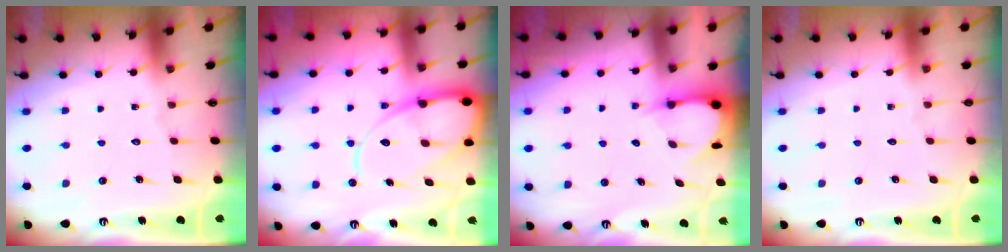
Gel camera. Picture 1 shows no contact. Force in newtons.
{"total": 14.4, "press": 14.4, "slide": 1.4}
{"total": 3.4, "press": 3.4, "slide": 0.4}
{"total": 0.0}